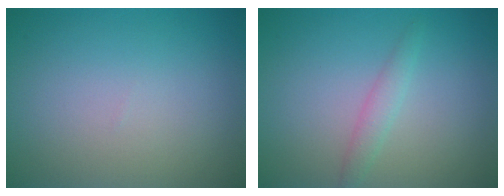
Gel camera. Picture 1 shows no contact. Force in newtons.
{"total": 1.4, "press": 1.4, "slide": 0.0}